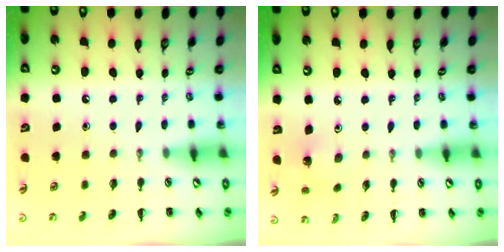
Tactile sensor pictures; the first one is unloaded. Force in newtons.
{"total": 1.4, "press": 1.2, "slide": 0.6}